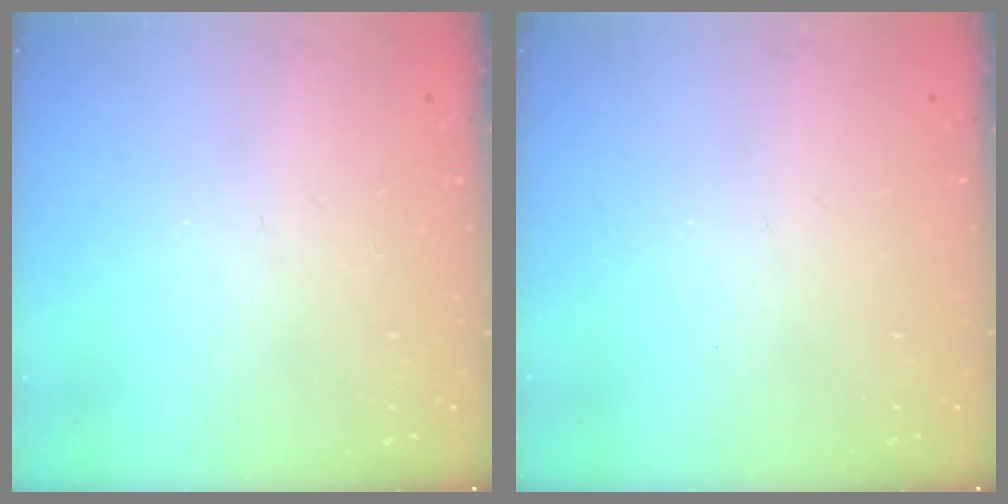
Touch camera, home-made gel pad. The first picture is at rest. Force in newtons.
{"total": 0.0}